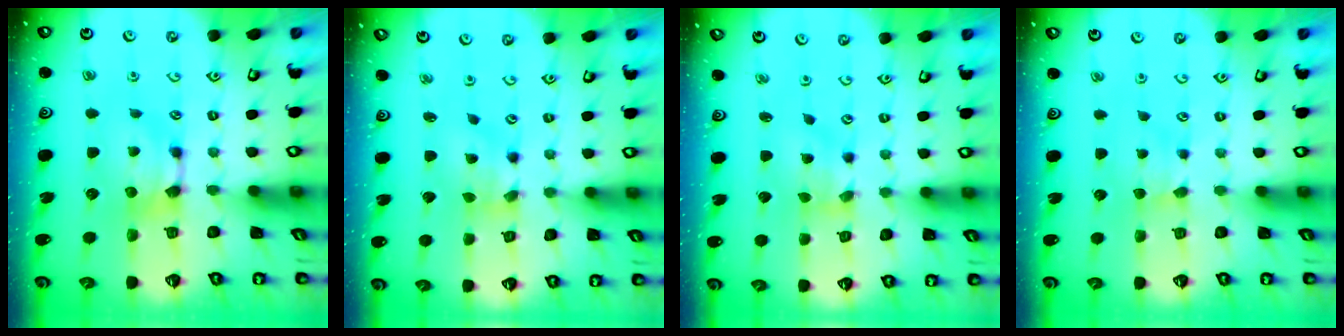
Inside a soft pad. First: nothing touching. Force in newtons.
{"total": 2.1, "press": 1.6, "slide": 1.3}
{"total": 1.2, "press": 0.6, "slide": 1.1}
{"total": 1.1, "press": 1.0, "slide": 0.6}